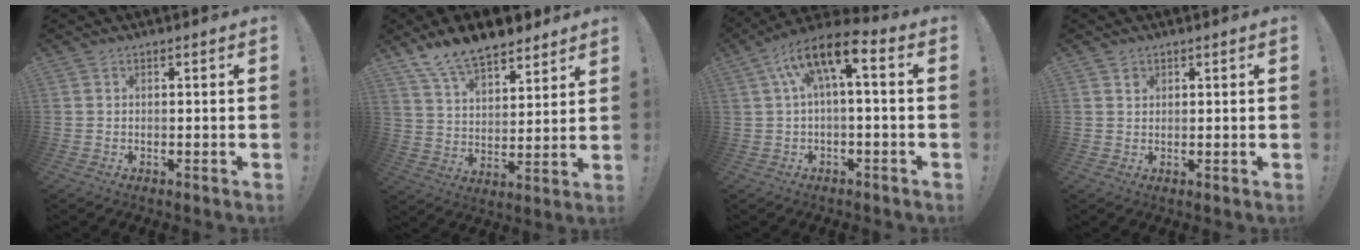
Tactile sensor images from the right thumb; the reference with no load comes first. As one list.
[{"total": 13.2, "force": [11.0, 5.5, 4.8], "torque": [-0.091, -0.079, 0.205]}, {"total": 10.7, "force": [2.5, 3.6, 9.7], "torque": [-0.168, -0.006, 0.041]}, {"total": 1.4, "force": [0.8, 1.1, 0.1], "torque": [0.013, -0.005, 0.010]}]